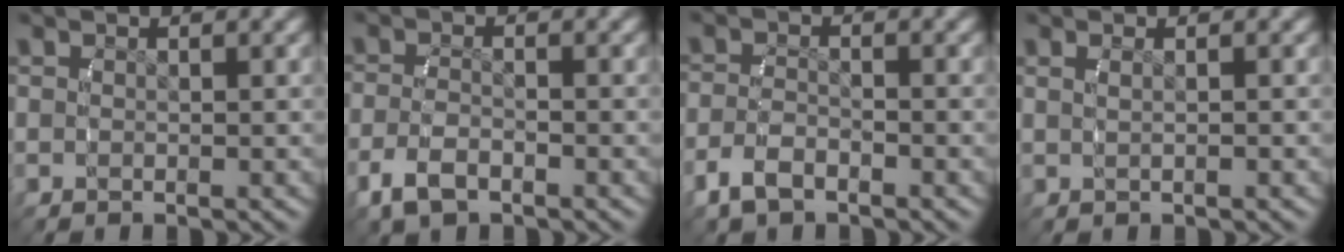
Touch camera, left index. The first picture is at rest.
{"total": 2.9, "force": [-1.4, 1.6, 2.0], "torque": [-0.049, -0.008, -0.018]}
{"total": 2.4, "force": [-1.5, 1.3, 1.4], "torque": [-0.033, -0.003, -0.022]}
{"total": 0.6, "force": [0.0, -0.1, 0.6], "torque": [-0.020, 0.000, 0.001]}